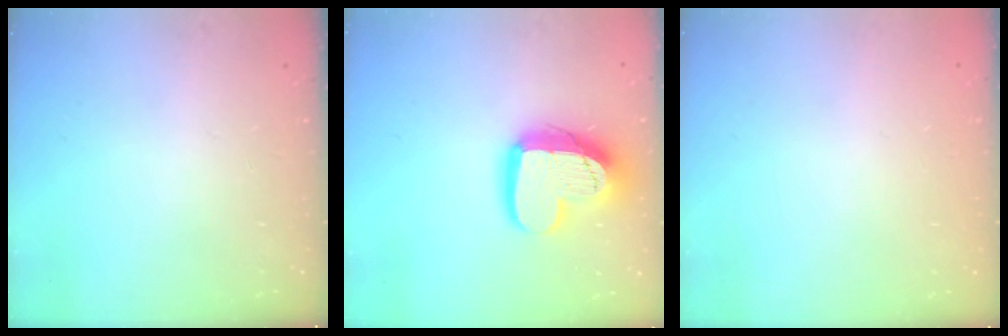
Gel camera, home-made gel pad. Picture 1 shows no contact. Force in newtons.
{"total": 16.0, "press": 16.0, "slide": 1.4}
{"total": 0.0}